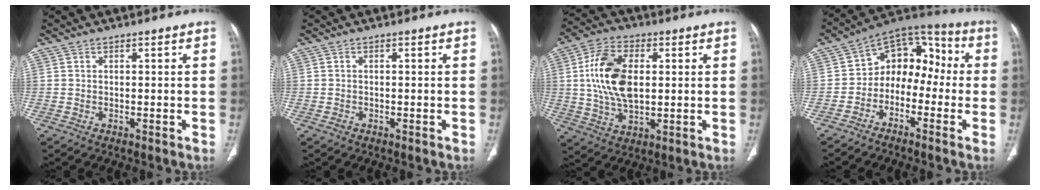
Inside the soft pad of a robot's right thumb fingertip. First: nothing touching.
{"total": 0.7, "force": [-0.4, 0.5, 0.2], "torque": [-0.003, 0.003, -0.008]}
{"total": 14.1, "force": [1.8, 8.3, 11.2], "torque": [-0.210, 0.004, 0.034]}
{"total": 11.8, "force": [-2.7, 8.8, 7.4], "torque": [-0.069, 0.070, -0.063]}